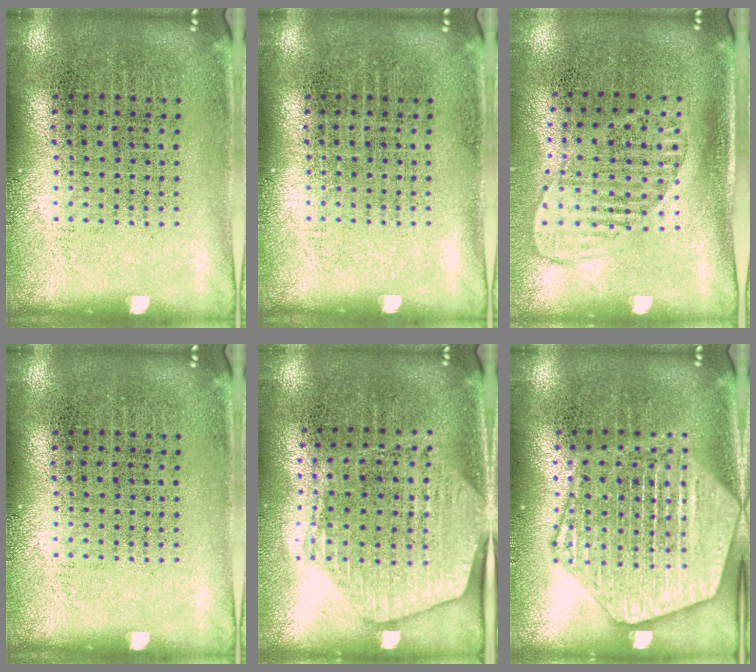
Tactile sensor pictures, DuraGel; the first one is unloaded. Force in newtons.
{"total": 0.0}
{"total": 1.4, "press": 1.2, "slide": 0.8}
{"total": 0.0}
{"total": 1.7, "press": 1.5, "slide": 0.8}
{"total": 3.7, "press": 3.6, "slide": 0.5}